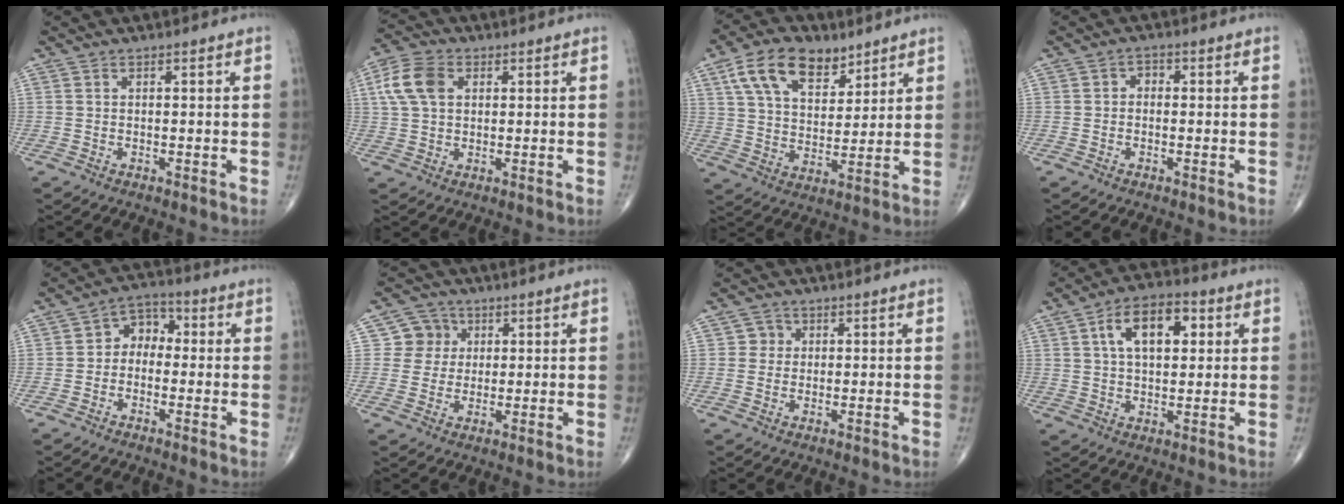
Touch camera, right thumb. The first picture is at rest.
{"total": 8.4, "force": [2.2, 5.7, 5.8], "torque": [-0.119, 0.012, 0.040]}
{"total": 14.2, "force": [7.9, 8.1, 8.6], "torque": [-0.121, -0.027, 0.146]}
{"total": 1.9, "force": [-0.1, 1.5, 1.1], "torque": [-0.004, 0.009, -0.011]}
{"total": 5.8, "force": [-0.6, 4.4, 3.7], "torque": [-0.030, 0.028, -0.029]}
{"total": 5.3, "force": [1.3, 5.1, 0.6], "torque": [0.022, 0.003, 0.016]}
{"total": 2.3, "force": [0.4, 2.2, 0.3], "torque": [0.010, 0.003, 0.000]}
{"total": 11.6, "force": [3.4, 6.4, 9.0], "torque": [-0.130, 0.011, 0.049]}